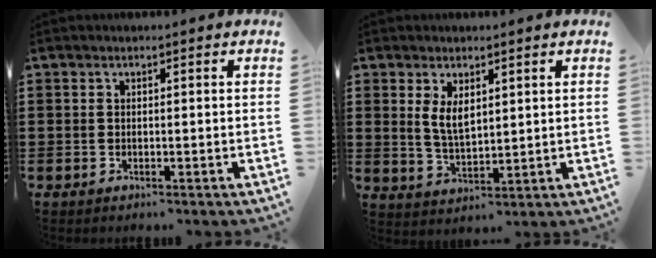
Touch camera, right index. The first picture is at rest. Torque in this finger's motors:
{"motor_torque": [0.60, -0.43, 0.23, 0.13]}